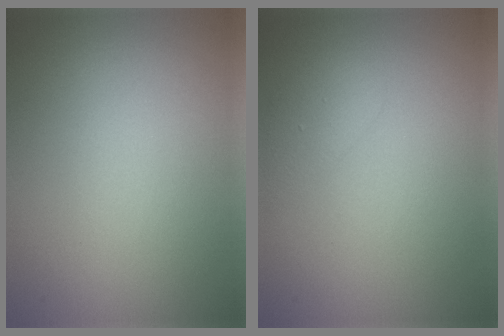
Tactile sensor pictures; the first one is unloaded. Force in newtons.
{"total": 1.4, "press": 1.4, "slide": 0.2}